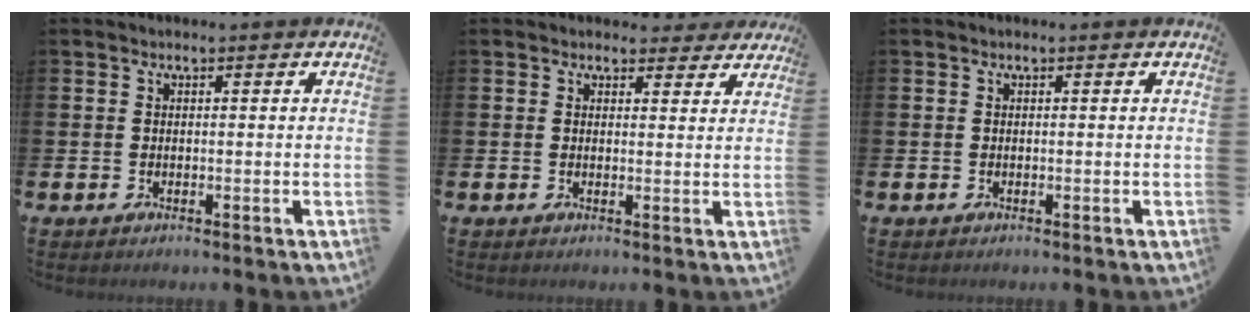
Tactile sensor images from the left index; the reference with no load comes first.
{"total": 2.6, "force": [2.3, 1.2, 0.2], "torque": [0.006, -0.013, 0.036]}
{"total": 0.0}